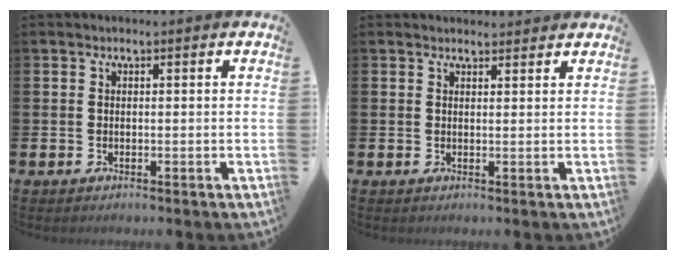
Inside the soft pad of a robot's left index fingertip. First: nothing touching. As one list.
[{"total": 1.6, "force": [1.6, 0.3, 0.0], "torque": [0.008, -0.007, 0.026]}]